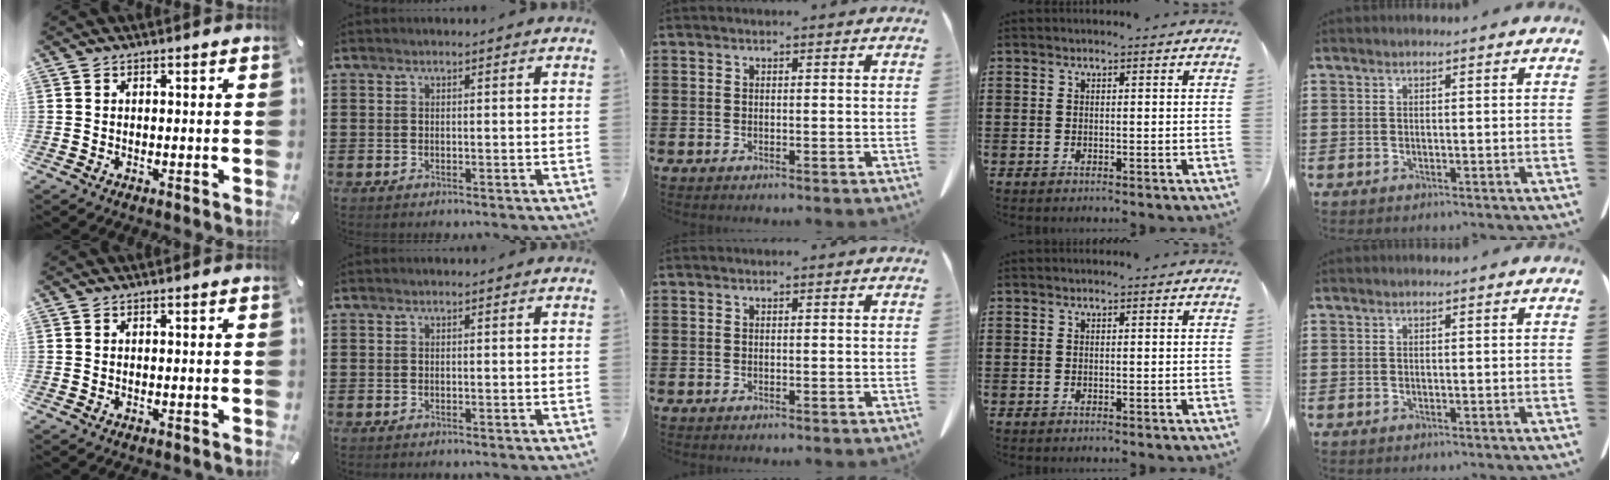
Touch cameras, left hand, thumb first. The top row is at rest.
{}